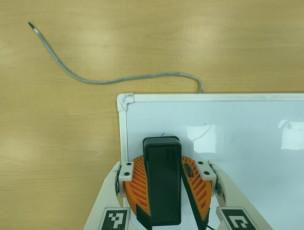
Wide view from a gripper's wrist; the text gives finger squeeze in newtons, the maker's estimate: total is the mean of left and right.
{"total": 12.8, "left": 14.7, "right": 10.8}